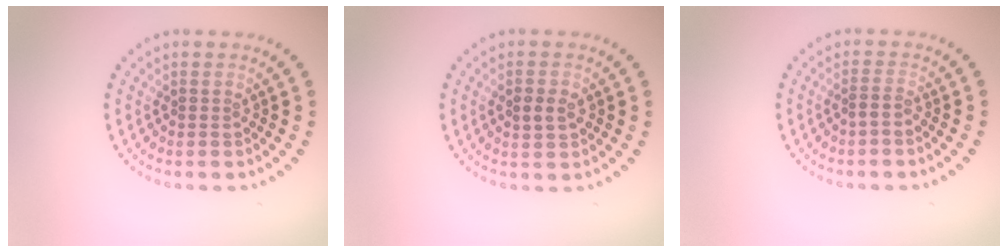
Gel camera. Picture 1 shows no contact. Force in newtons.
{"total": 1.9, "press": 1.9, "slide": 0.1}
{"total": 1.0, "press": 0.6, "slide": 0.8}